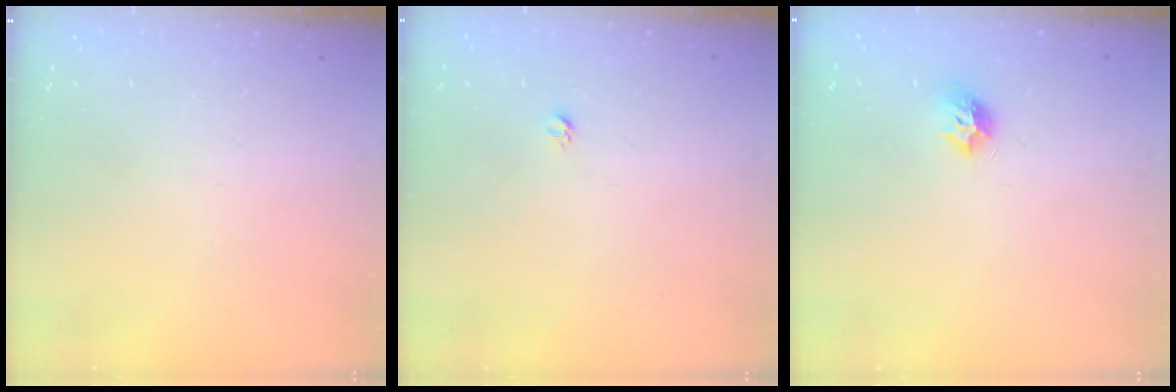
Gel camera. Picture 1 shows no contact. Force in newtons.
{"total": 2.7, "press": 2.7, "slide": 0.3}
{"total": 7.9, "press": 7.9, "slide": 0.8}